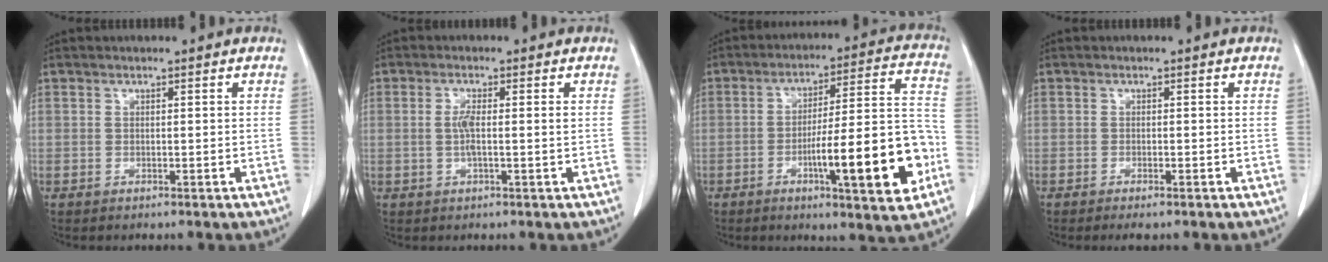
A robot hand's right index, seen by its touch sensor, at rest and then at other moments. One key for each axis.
{"total": 2.7, "fx": 0.0, "fy": 0.3, "fz": 2.7, "tx": -0.055, "ty": 0.001, "tz": 0.000}
{"total": 17.6, "fx": -6.1, "fy": 1.9, "fz": 16.4, "tx": -0.227, "ty": 0.011, "tz": -0.085}
{"total": 1.4, "fx": -1.1, "fy": 0.1, "fz": 0.9, "tx": -0.015, "ty": -0.004, "tz": -0.016}